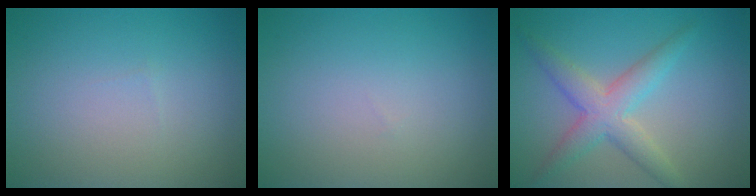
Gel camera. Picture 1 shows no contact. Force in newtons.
{"total": 0.0}
{"total": 4.4, "press": 4.4, "slide": 0.2}